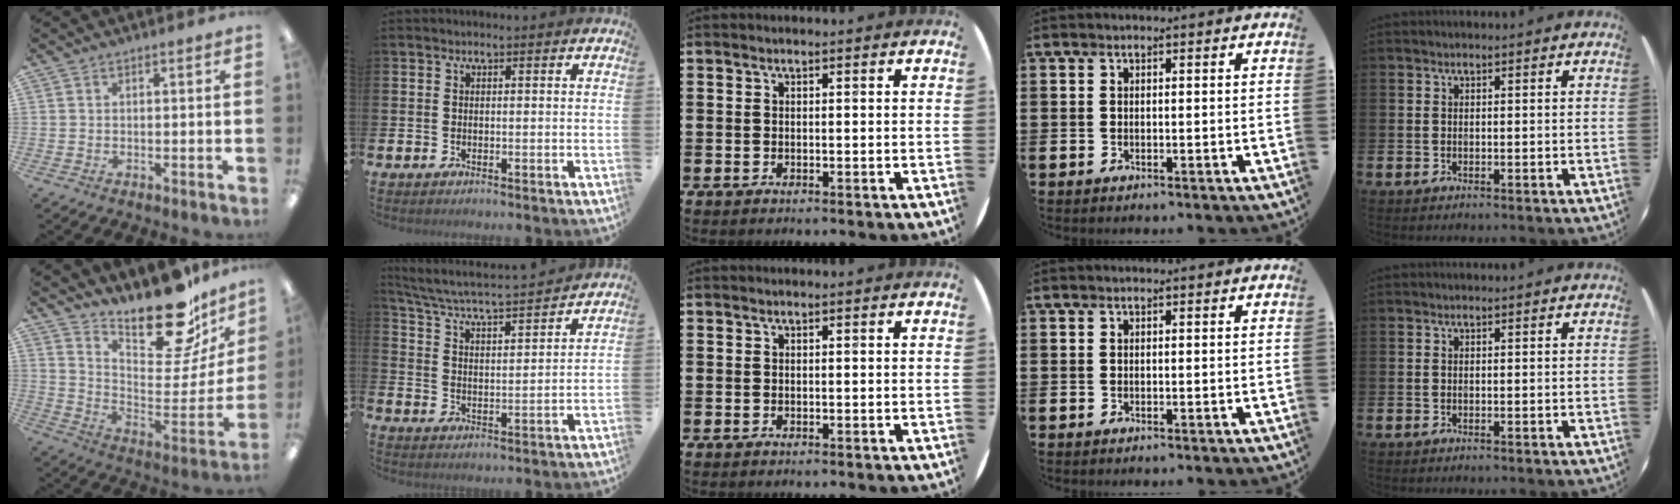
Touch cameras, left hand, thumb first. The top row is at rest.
{"thumb": {"total": 21.8, "force": [18.8, 6.3, 8.9], "torque": [-0.118, -0.152, 0.315]}, "index": {"total": 5.0, "force": [4.8, 0.2, 1.4], "torque": [-0.054, -0.046, 0.074]}}